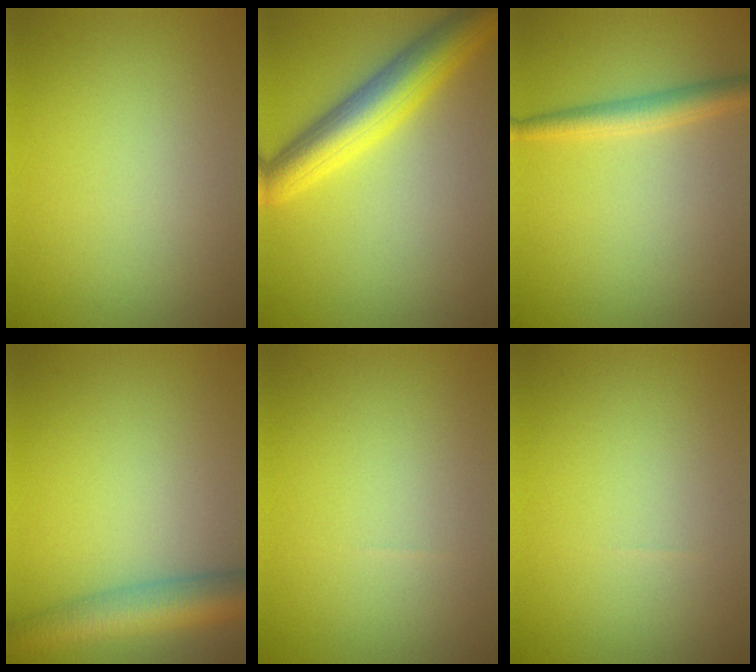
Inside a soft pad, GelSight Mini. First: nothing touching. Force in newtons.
{"total": 6.2, "press": 6.2, "slide": 0.3}
{"total": 2.5, "press": 2.5, "slide": 0.0}
{"total": 5.4, "press": 5.4, "slide": 0.3}
{"total": 0.0}
{"total": 0.0}